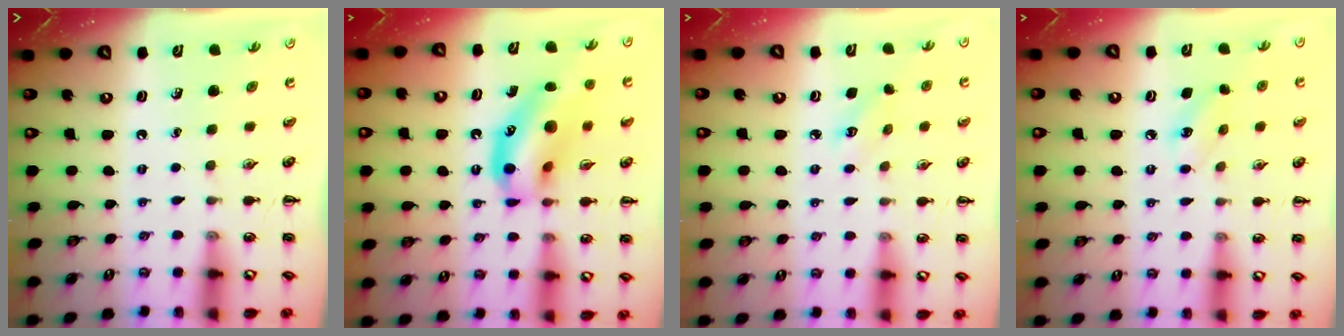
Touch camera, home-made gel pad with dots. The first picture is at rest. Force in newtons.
{"total": 16.8, "press": 16.3, "slide": 4.1}
{"total": 2.6, "press": 2.5, "slide": 0.7}
{"total": 6.9, "press": 6.6, "slide": 2.0}